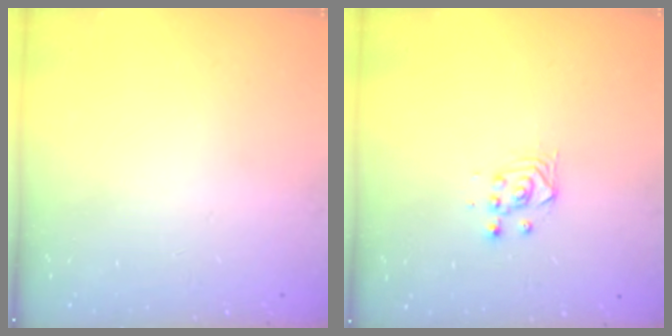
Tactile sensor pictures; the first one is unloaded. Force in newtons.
{"total": 3.3, "press": 3.3, "slide": 0.3}